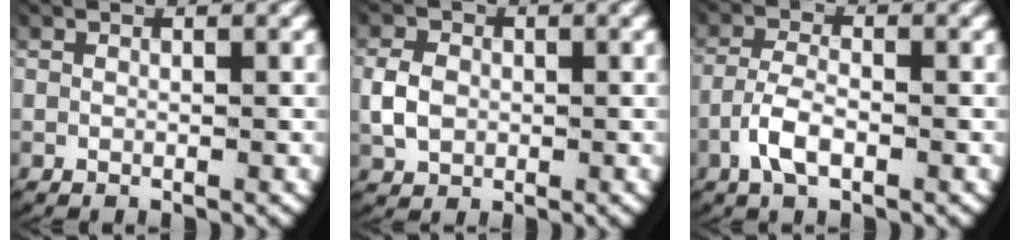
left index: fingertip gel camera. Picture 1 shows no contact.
{"total": 2.8, "force": [-0.1, 2.4, 1.6], "torque": [-0.042, -0.005, 0.004]}
{"total": 3.4, "force": [-1.7, 1.6, 2.5], "torque": [-0.060, -0.008, -0.028]}